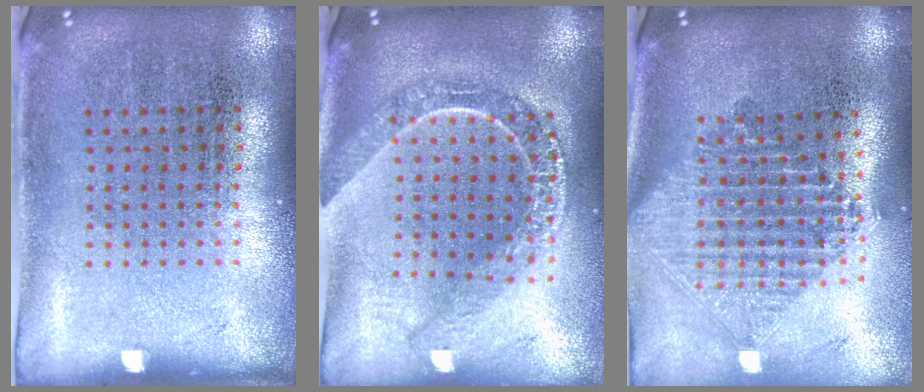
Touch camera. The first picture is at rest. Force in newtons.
{"total": 2.2, "press": 1.9, "slide": 1.1}
{"total": 2.2, "press": 1.7, "slide": 1.4}